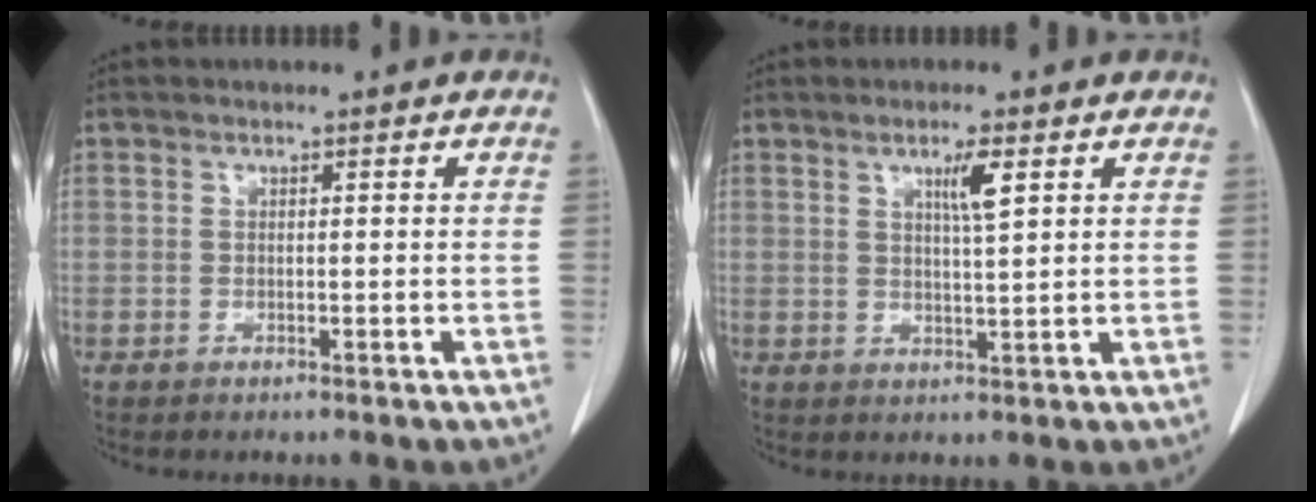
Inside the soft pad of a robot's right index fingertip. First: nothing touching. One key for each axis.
{"total": 3.7, "fx": 1.7, "fy": -0.1, "fz": 3.3, "tx": -0.058, "ty": -0.004, "tz": 0.030}